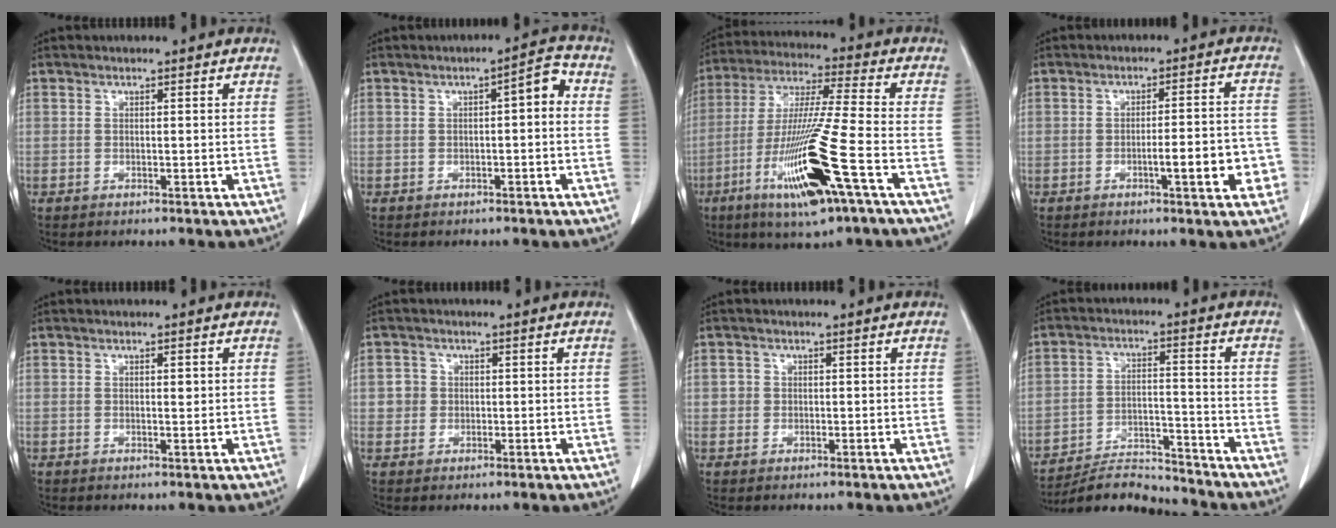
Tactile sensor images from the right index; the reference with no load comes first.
{"total": 3.6, "force": [0.1, 1.0, 3.5], "torque": [-0.045, 0.019, -0.002]}
{"total": 17.8, "force": [-7.3, 0.0, 16.3], "torque": [-0.346, -0.037, -0.137]}
{"total": 7.5, "force": [-2.8, 1.2, 6.9], "torque": [-0.086, 0.015, -0.032]}
{"total": 0.8, "force": [0.2, 0.3, 0.7], "torque": [-0.011, 0.000, 0.003]}
{"total": 2.4, "force": [0.2, 2.4, 0.3], "torque": [0.003, 0.007, 0.003]}
{"total": 1.4, "force": [0.1, 1.4, 0.2], "torque": [0.004, 0.004, -0.001]}
{"total": 9.8, "force": [-9.7, 1.1, 0.7], "torque": [-0.008, 0.013, -0.168]}